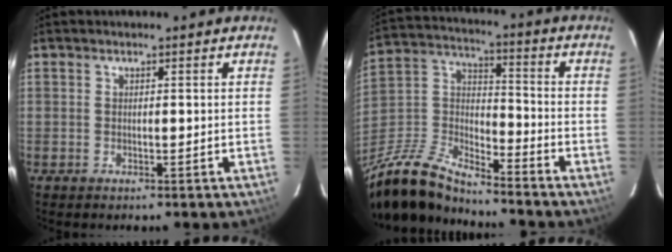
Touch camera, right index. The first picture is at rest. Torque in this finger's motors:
{"motor_torque": [1.09, -1.05, 0.27, 0.06]}